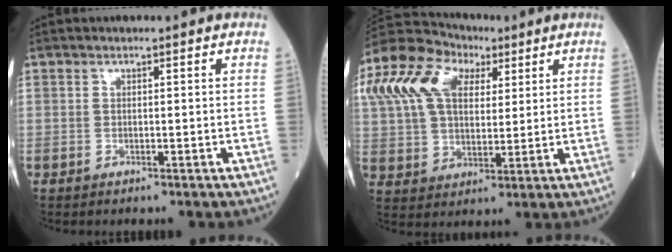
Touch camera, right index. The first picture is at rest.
{"total": 17.4, "force": [7.4, 10.5, 11.8], "torque": [-0.266, 0.055, 0.133]}